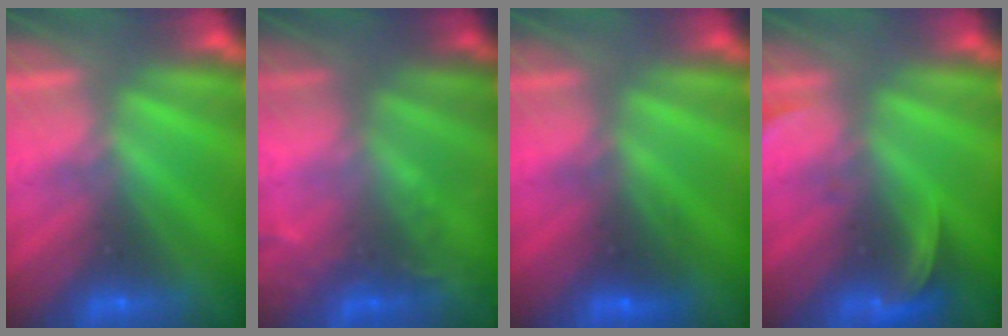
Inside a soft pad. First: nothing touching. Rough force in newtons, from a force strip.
{"total": 2.2}
{"total": 2.6}
{"total": 2.6}